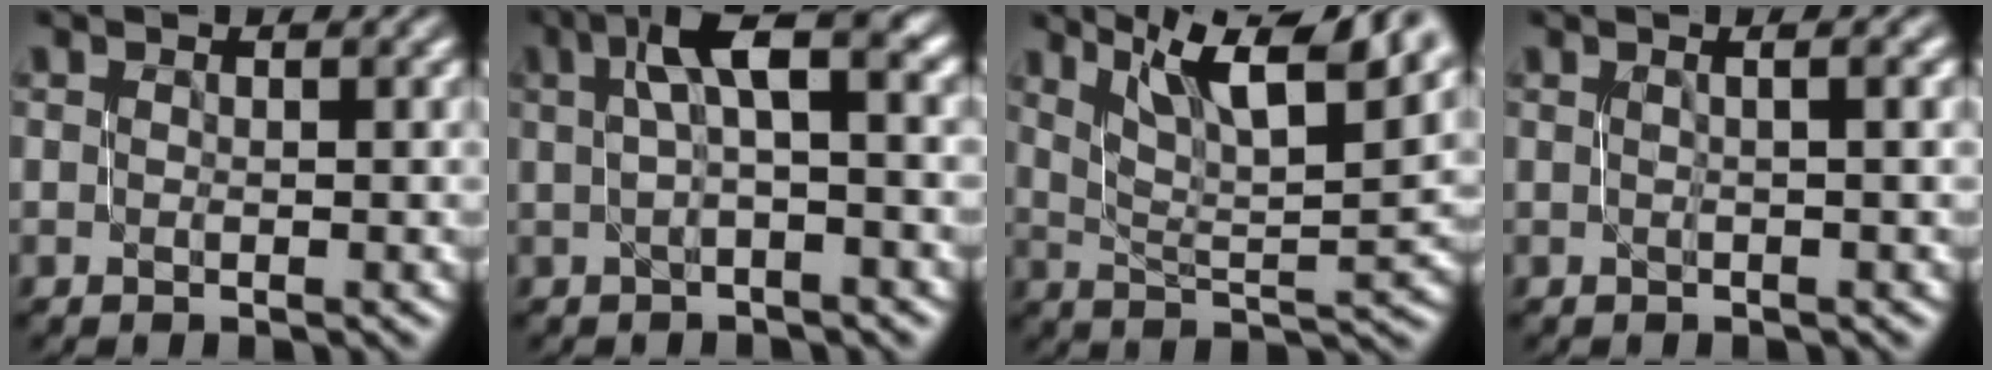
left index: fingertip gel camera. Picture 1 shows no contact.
{"total": 5.7, "force": [1.4, 1.5, 5.3], "torque": [-0.085, 0.022, 0.015]}
{"total": 11.6, "force": [7.9, 2.7, 8.1], "torque": [-0.133, 0.010, 0.134]}
{"total": 2.4, "force": [0.5, 0.7, 2.3], "torque": [-0.023, 0.008, -0.002]}